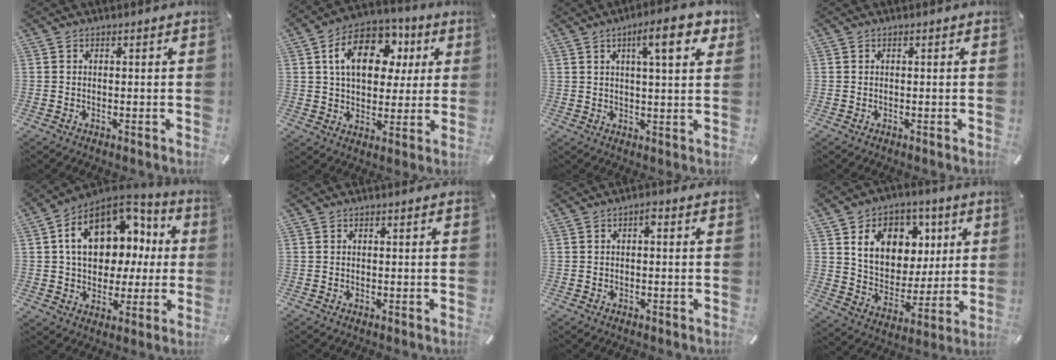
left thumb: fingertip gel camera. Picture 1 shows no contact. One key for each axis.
{"total": 15.4, "fx": 4.9, "fy": 10.6, "fz": 10.0, "tx": -0.172, "ty": 0.003, "tz": 0.087}
{"total": 11.2, "fx": 5.1, "fy": 2.8, "fz": 9.5, "tx": -0.143, "ty": -0.012, "tz": 0.075}
{"total": 0.0}
{"total": 18.2, "fx": 4.8, "fy": 13.1, "fz": 11.6, "tx": -0.185, "ty": -0.020, "tz": 0.086}
{"total": 0.0}
{"total": 1.5, "fx": -0.3, "fy": 0.6, "fz": 1.3, "tx": -0.028, "ty": 0.007, "tz": -0.008}
{"total": 14.1, "fx": 5.6, "fy": 11.5, "fz": 5.9, "tx": -0.096, "ty": -0.024, "tz": 0.109}